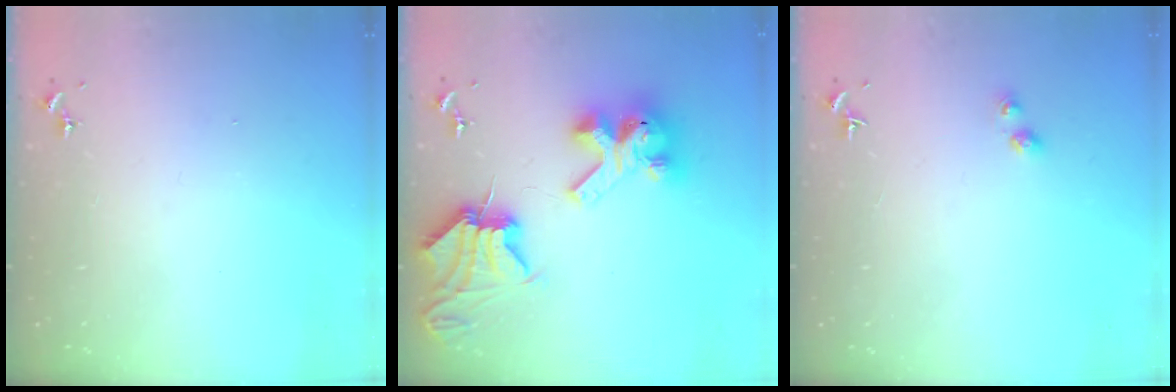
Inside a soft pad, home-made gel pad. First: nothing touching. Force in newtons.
{"total": 13.8, "press": 13.7, "slide": 1.7}
{"total": 2.9, "press": 2.9, "slide": 0.5}